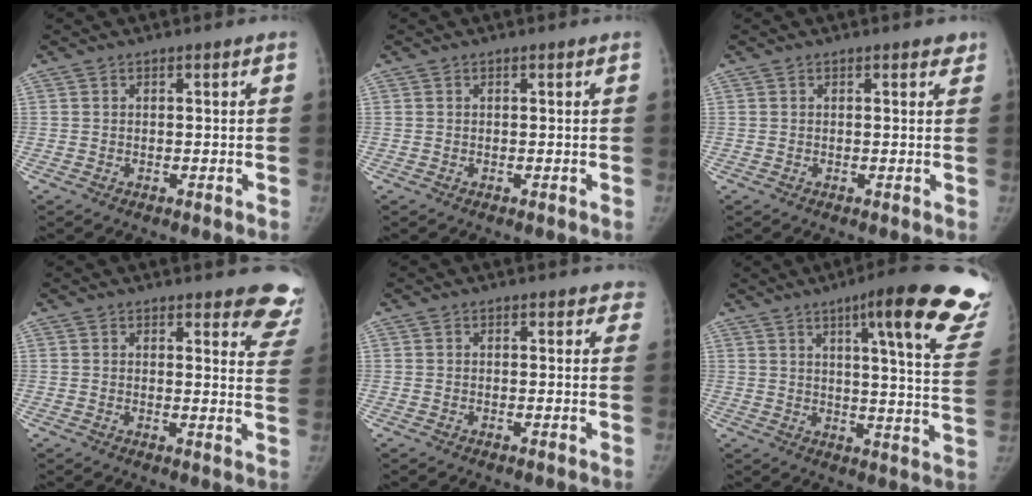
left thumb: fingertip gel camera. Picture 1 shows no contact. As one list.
[{"total": 0.0}, {"total": 1.2, "force": [0.9, 0.6, 0.6], "torque": [0.010, -0.003, 0.006]}, {"total": 9.8, "force": [8.9, 2.8, 3.2], "torque": [0.012, -0.062, 0.069]}, {"total": 3.0, "force": [2.5, 1.6, 0.4], "torque": [0.033, -0.008, 0.008]}, {"total": 24.1, "force": [15.6, 3.6, 18.0], "torque": [-0.200, -0.074, 0.189]}]